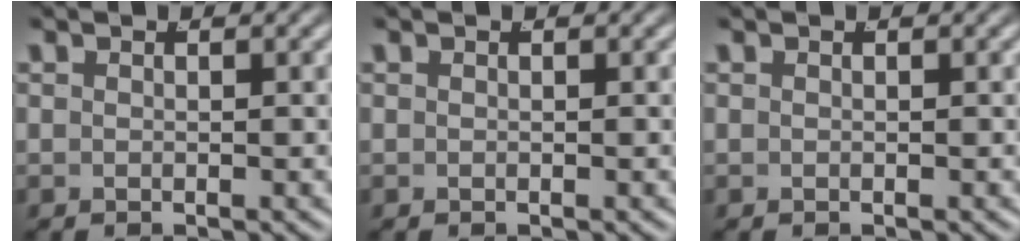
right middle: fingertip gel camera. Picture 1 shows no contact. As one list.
[{"total": 0.0}, {"total": 0.0}]